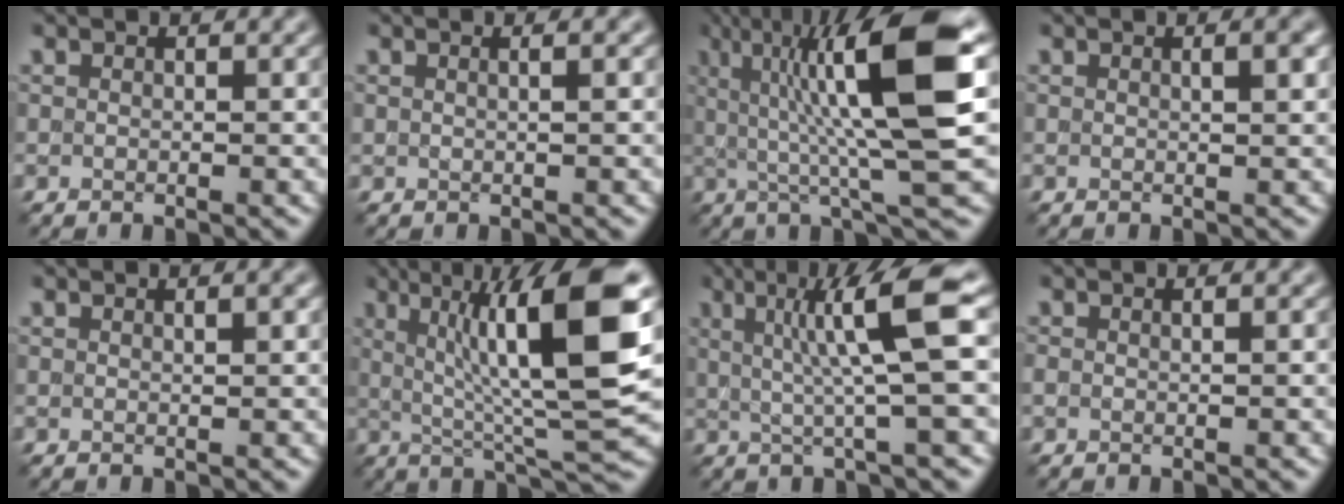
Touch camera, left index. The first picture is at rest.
{"total": 1.0, "force": [0.3, 0.3, 0.9], "torque": [-0.010, 0.001, -0.002]}
{"total": 12.2, "force": [2.5, 2.2, 11.8], "torque": [-0.179, 0.007, 0.045]}
{"total": 1.5, "force": [0.4, 0.2, 1.4], "torque": [-0.016, 0.000, 0.005]}
{"total": 0.8, "force": [0.3, 0.1, 0.7], "torque": [-0.009, -0.001, 0.004]}
{"total": 12.4, "force": [2.8, 2.3, 11.9], "torque": [-0.167, 0.001, 0.048]}
{"total": 7.0, "force": [1.4, 0.9, 6.8], "torque": [-0.110, 0.008, 0.024]}
{"total": 0.7, "force": [0.0, 0.1, 0.7], "torque": [-0.009, 0.000, -0.002]}